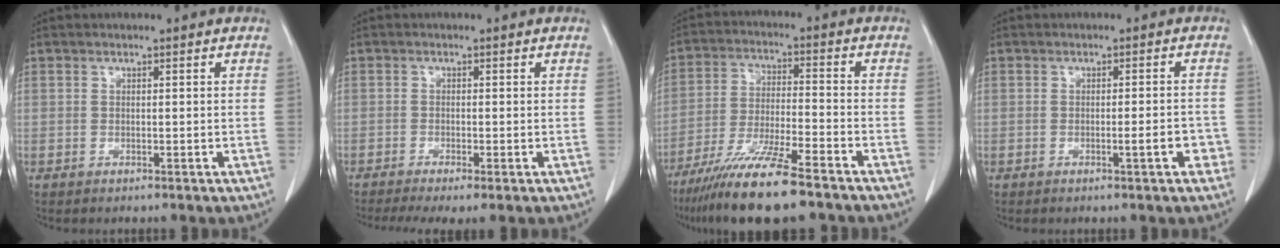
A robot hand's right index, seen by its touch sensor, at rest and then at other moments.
{"total": 6.3, "force": [-4.7, 0.6, 4.1], "torque": [-0.063, -0.015, -0.071]}
{"total": 13.8, "force": [-10.4, 0.7, 9.0], "torque": [-0.175, -0.038, -0.180]}
{"total": 3.0, "force": [-1.3, 0.5, 2.6], "torque": [-0.035, 0.002, -0.016]}